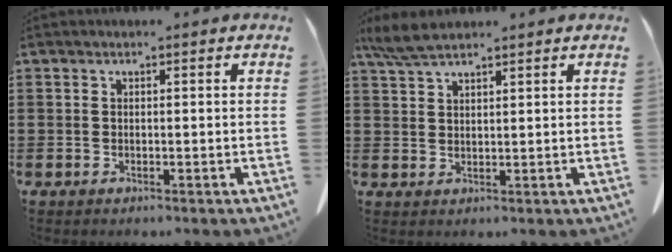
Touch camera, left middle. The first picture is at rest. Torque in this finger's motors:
{"motor_torque": [0.20, 0.19, 0.06, 0.06]}